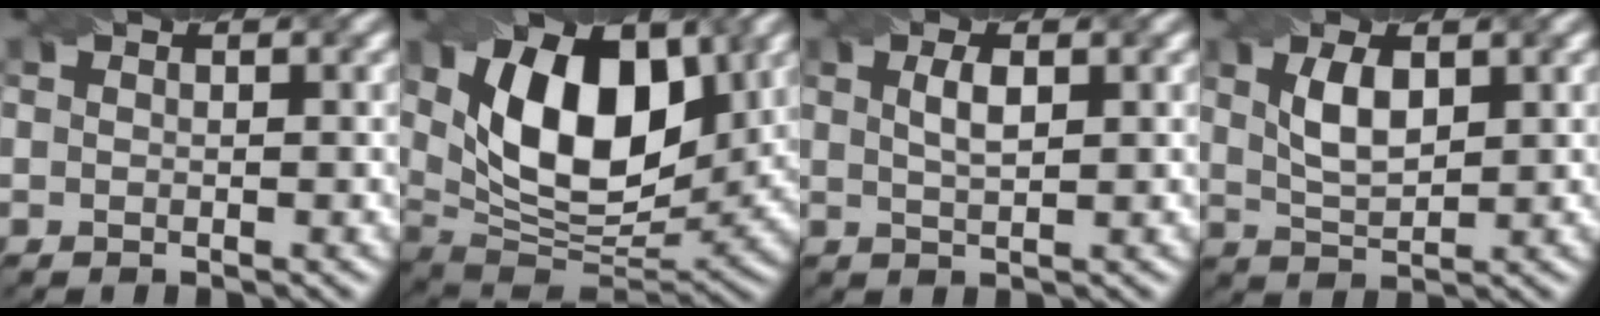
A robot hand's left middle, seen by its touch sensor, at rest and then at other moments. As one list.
[{"total": 12.3, "force": [3.2, 6.8, 9.7], "torque": [-0.151, 0.005, 0.054]}, {"total": 1.8, "force": [0.3, 0.5, 1.7], "torque": [-0.034, 0.008, 0.010]}, {"total": 3.4, "force": [0.9, 1.5, 2.9], "torque": [-0.069, 0.006, 0.023]}]